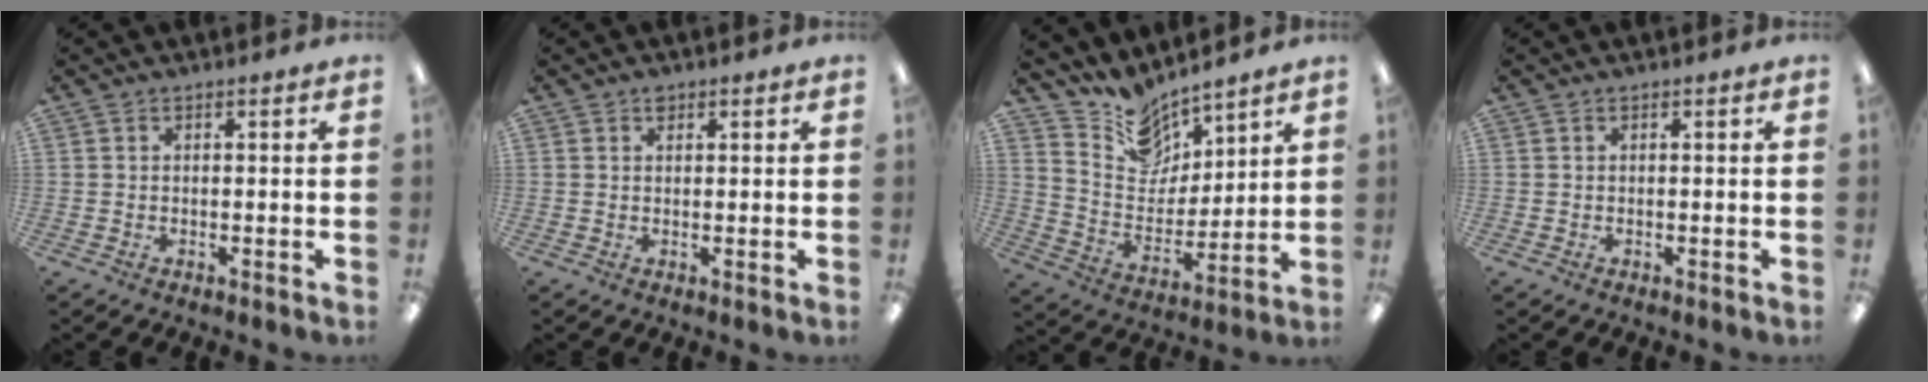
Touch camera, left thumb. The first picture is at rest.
{"total": 1.3, "force": [0.9, 0.7, 0.6], "torque": [-0.005, -0.003, 0.016]}
{"total": 11.3, "force": [9.8, 5.4, 1.9], "torque": [-0.057, -0.081, 0.188]}
{"total": 0.0}